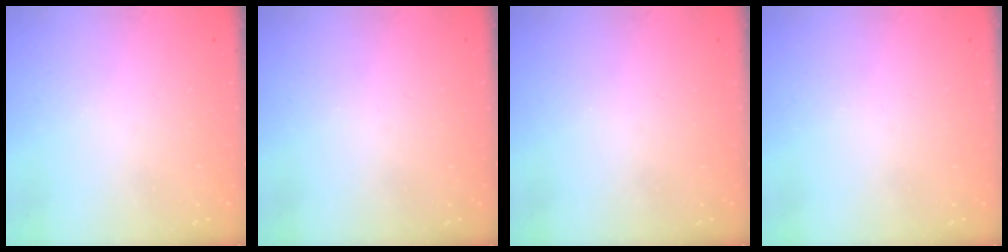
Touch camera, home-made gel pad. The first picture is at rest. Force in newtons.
{"total": 0.0}
{"total": 0.0}
{"total": 0.0}